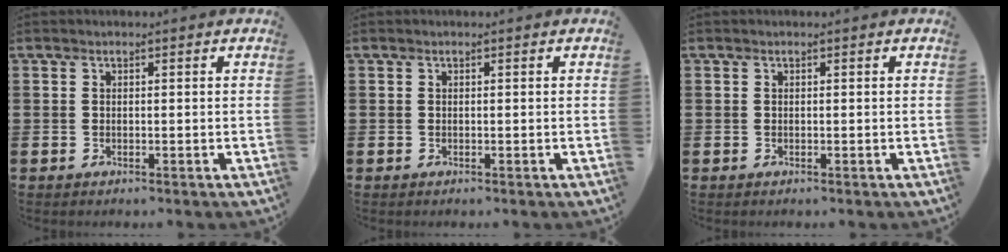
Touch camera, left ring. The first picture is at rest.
{"total": 0.0}
{"total": 0.0}